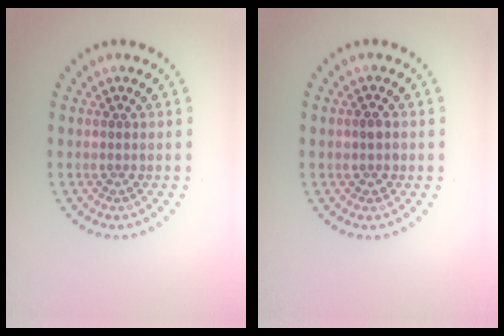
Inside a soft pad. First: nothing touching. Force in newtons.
{"total": 1.3, "press": 1.2, "slide": 0.3}